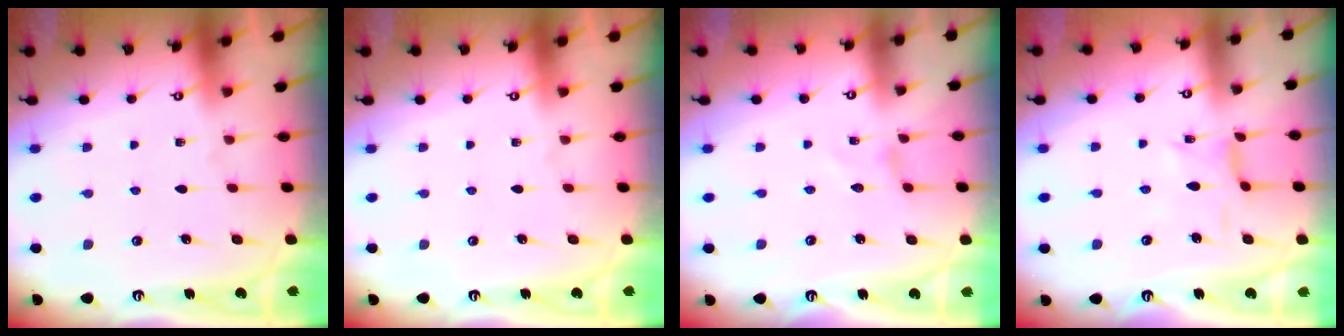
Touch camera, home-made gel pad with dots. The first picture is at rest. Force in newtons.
{"total": 0.0}
{"total": 0.0}
{"total": 1.6, "press": 1.6, "slide": 0.4}